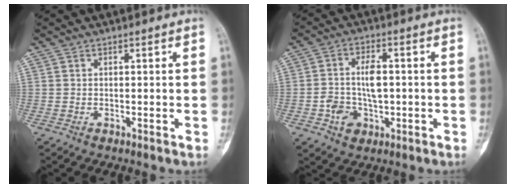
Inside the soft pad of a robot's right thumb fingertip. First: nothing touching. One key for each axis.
{"total": 7.8, "fx": -1.0, "fy": 5.3, "fz": 5.6, "tx": -0.079, "ty": 0.016, "tz": -0.012}